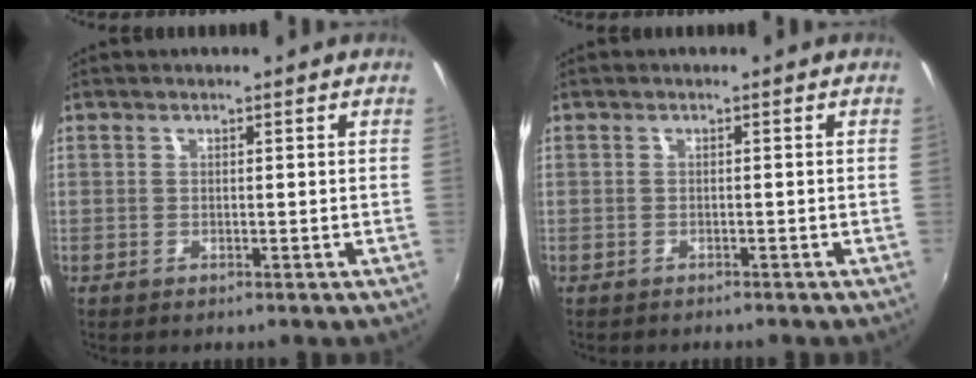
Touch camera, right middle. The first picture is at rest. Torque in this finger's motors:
{"motor_torque": [-0.26, -0.11, 0.04, -0.01]}